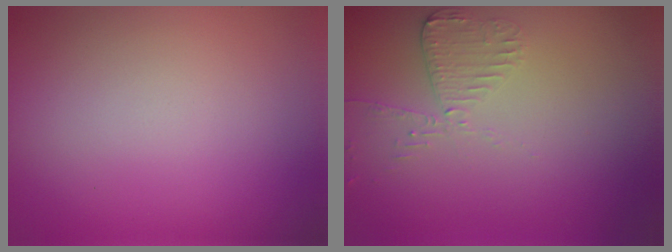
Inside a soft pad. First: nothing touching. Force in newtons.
{"total": 2.0, "press": 2.0, "slide": 0.3}